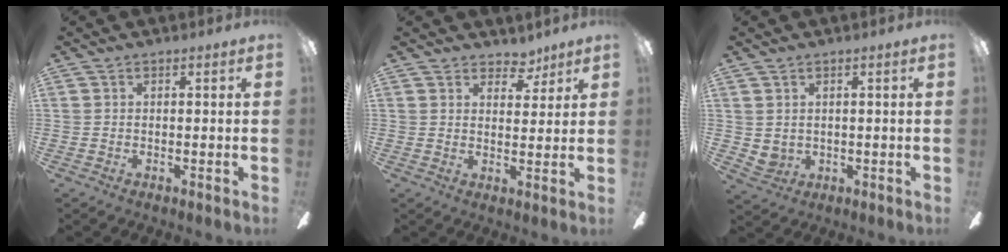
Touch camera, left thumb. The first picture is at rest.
{"total": 5.1, "force": [4.1, 2.7, 1.3], "torque": [-0.006, -0.023, 0.071]}
{"total": 2.7, "force": [1.6, 2.1, 0.6], "torque": [-0.018, -0.003, 0.031]}